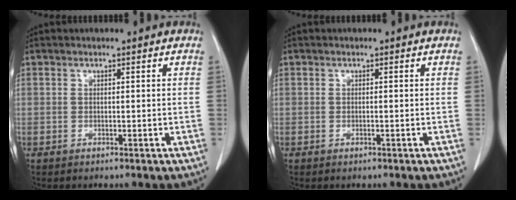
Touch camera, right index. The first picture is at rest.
{"total": 0.0}